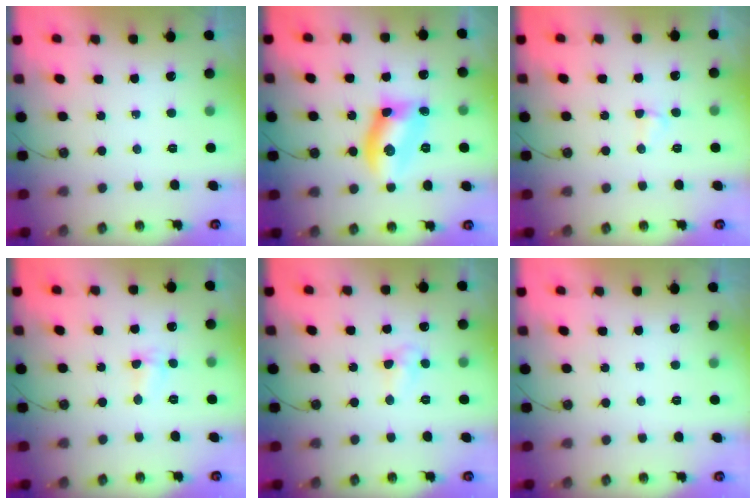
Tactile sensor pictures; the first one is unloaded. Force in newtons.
{"total": 11.6, "press": 11.4, "slide": 2.1}
{"total": 2.9, "press": 2.8, "slide": 0.6}
{"total": 2.8, "press": 2.6, "slide": 1.0}
{"total": 6.2, "press": 6.2, "slide": 0.8}
{"total": 0.0}